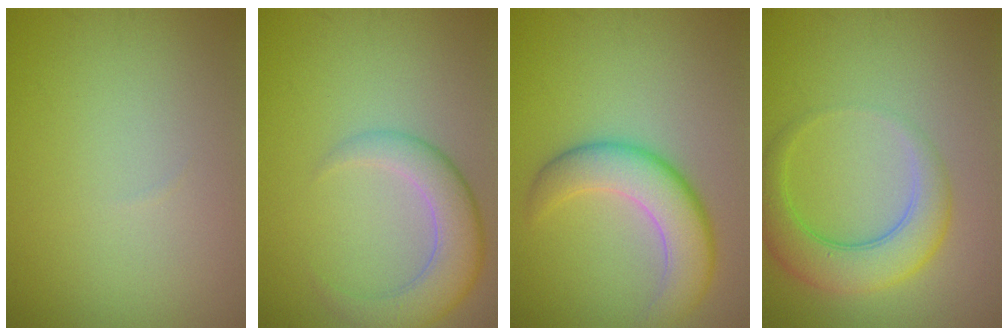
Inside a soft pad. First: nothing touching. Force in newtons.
{"total": 4.8, "press": 4.8, "slide": 0.2}
{"total": 5.7, "press": 5.7, "slide": 0.3}
{"total": 5.1, "press": 5.1, "slide": 0.1}